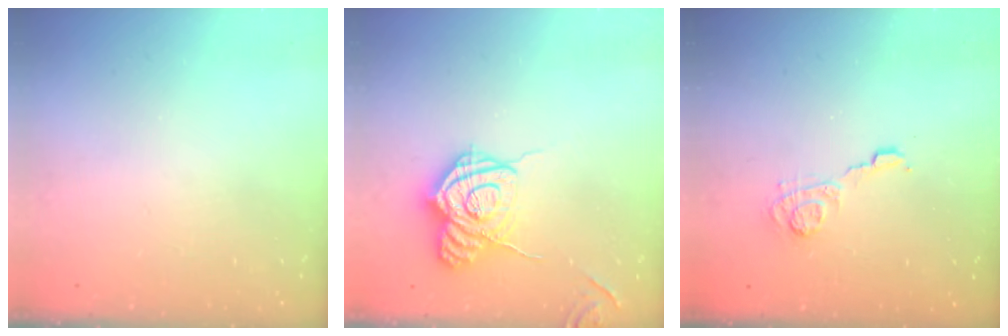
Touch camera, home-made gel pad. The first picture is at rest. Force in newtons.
{"total": 15.8, "press": 15.8, "slide": 0.8}
{"total": 5.8, "press": 5.7, "slide": 0.8}